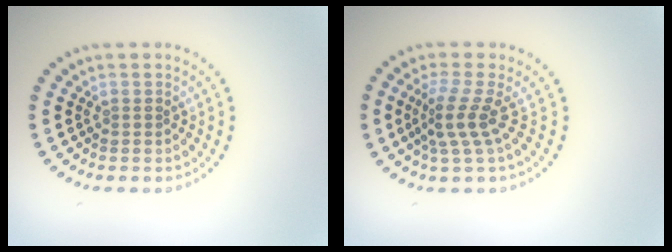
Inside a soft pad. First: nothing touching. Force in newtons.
{"total": 2.9, "press": 1.9, "slide": 2.2}